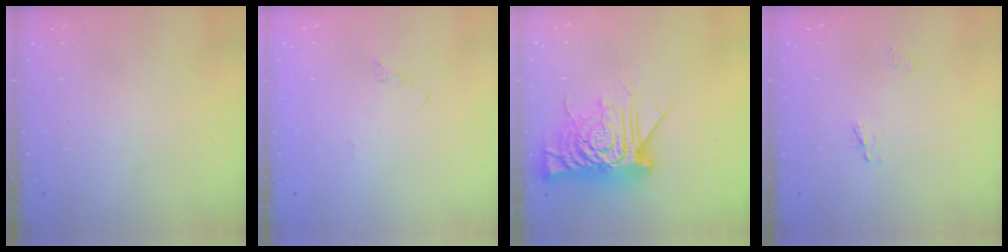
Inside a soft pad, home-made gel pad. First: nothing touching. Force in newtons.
{"total": 1.9, "press": 1.9, "slide": 0.4}
{"total": 15.3, "press": 15.2, "slide": 1.3}
{"total": 2.3, "press": 2.2, "slide": 0.2}